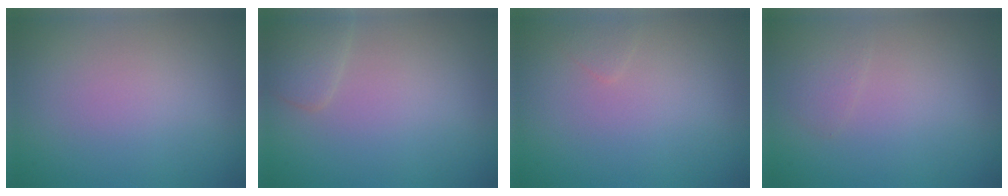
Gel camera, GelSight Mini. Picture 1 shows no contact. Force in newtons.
{"total": 1.6, "press": 1.6, "slide": 0.0}
{"total": 0.6, "press": 0.6, "slide": 0.0}
{"total": 0.9, "press": 0.9, "slide": 0.0}